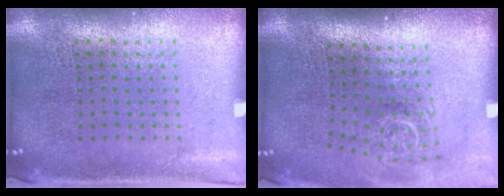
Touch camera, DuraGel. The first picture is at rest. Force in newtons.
{"total": 1.9, "press": 1.3, "slide": 1.3}